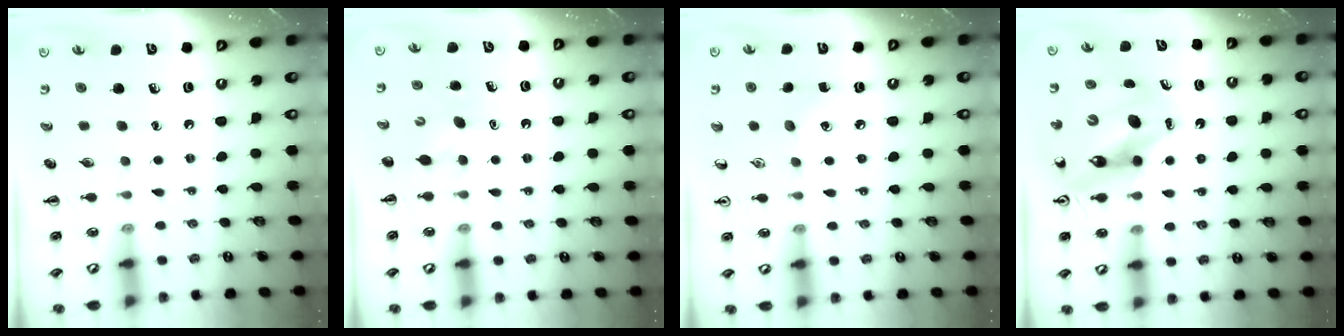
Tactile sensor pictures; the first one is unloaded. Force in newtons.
{"total": 3.9, "press": 3.7, "slide": 1.0}
{"total": 5.8, "press": 5.7, "slide": 1.4}
{"total": 12.3, "press": 11.7, "slide": 3.6}